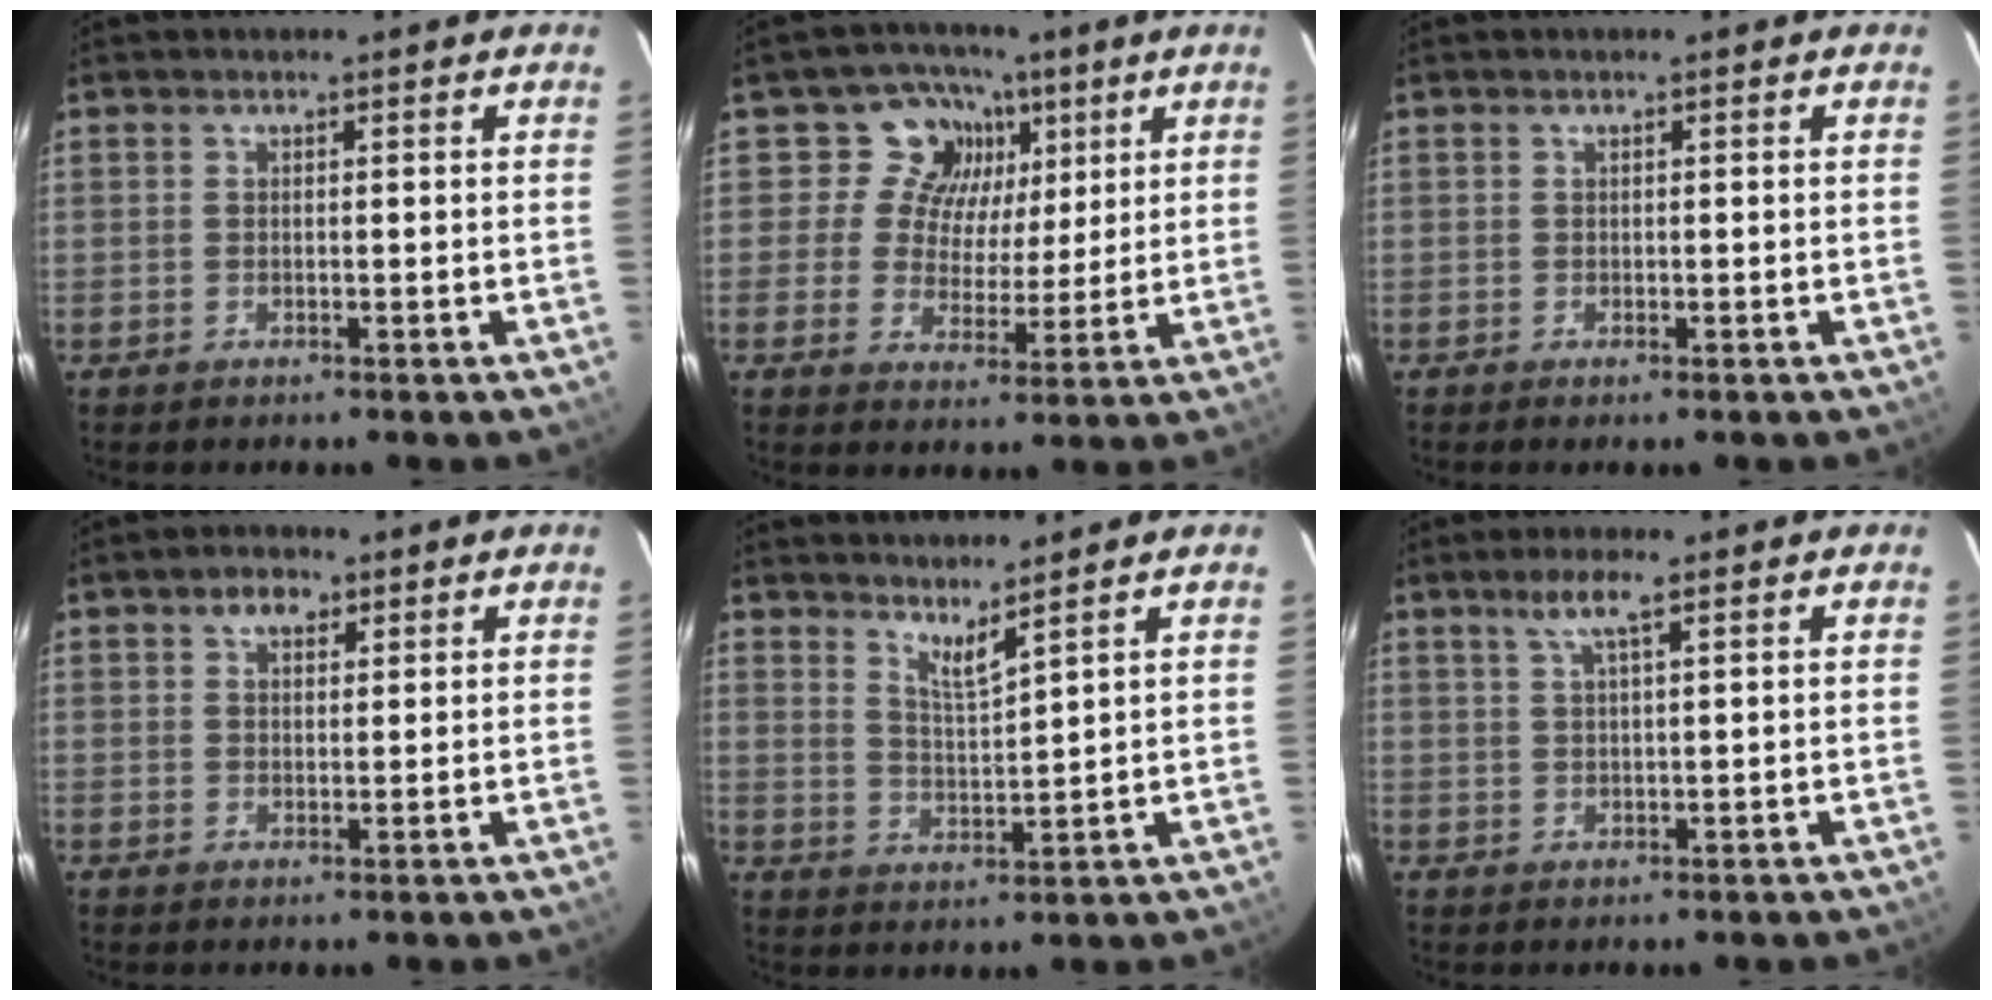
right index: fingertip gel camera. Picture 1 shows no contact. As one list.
[{"total": 9.1, "force": [4.0, 8.0, 1.9], "torque": [-0.027, -0.004, 0.056]}, {"total": 0.0}, {"total": 3.3, "force": [1.7, 2.2, 1.8], "torque": [-0.025, 0.011, 0.029]}, {"total": 4.2, "force": [3.7, -0.2, 2.1], "torque": [-0.040, -0.012, 0.064]}, {"total": 3.6, "force": [2.2, 0.2, 2.9], "torque": [-0.056, 0.007, 0.041]}]